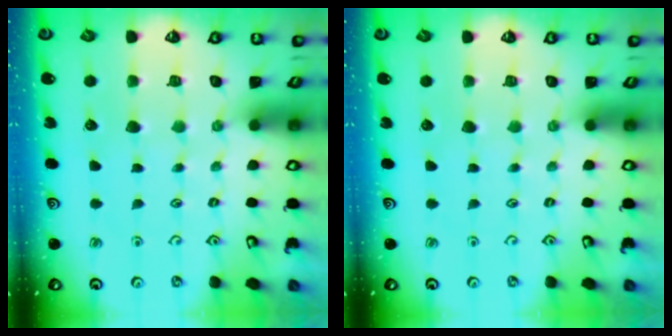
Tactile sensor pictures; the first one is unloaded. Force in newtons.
{"total": 0.0}